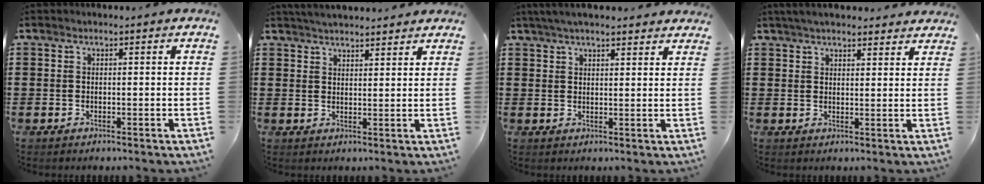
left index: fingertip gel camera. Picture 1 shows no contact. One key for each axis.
{"total": 3.1, "fx": 3.1, "fy": 0.0, "fz": 0.4, "tx": -0.014, "ty": -0.004, "tz": 0.060}
{"total": 3.6, "fx": 3.2, "fy": 0.4, "fz": 1.6, "tx": -0.038, "ty": 0.002, "tz": 0.059}
{"total": 3.6, "fx": 3.4, "fy": 0.4, "fz": 1.1, "tx": -0.030, "ty": -0.002, "tz": 0.063}